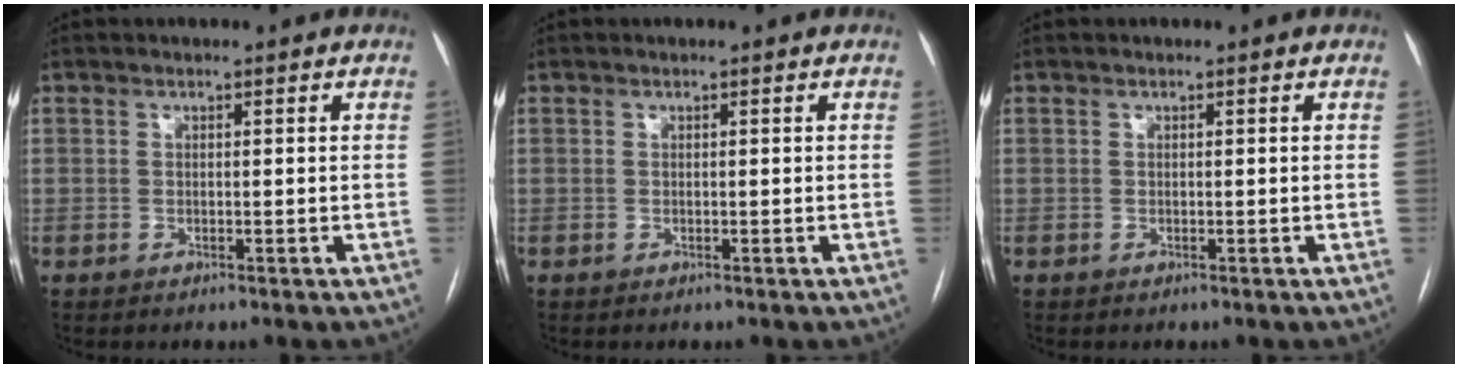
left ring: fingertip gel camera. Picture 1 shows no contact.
{"total": 0.0}
{"total": 0.0}